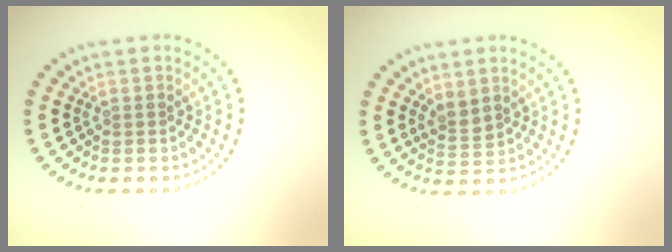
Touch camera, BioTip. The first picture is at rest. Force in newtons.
{"total": 1.6, "press": 1.4, "slide": 0.9}